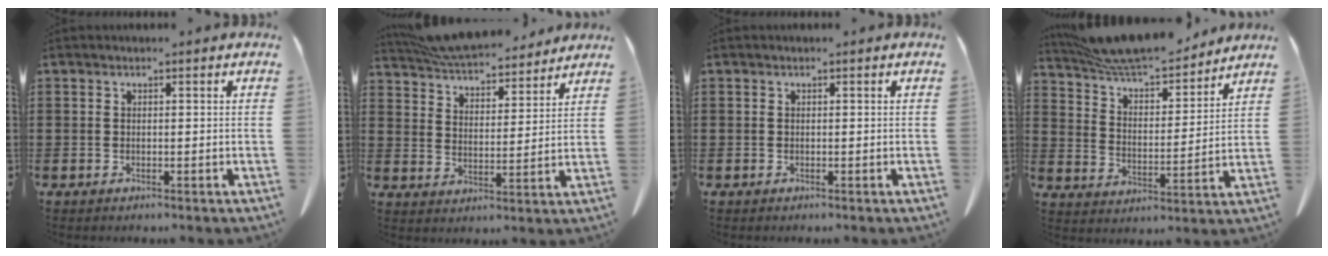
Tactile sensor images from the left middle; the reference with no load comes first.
{"total": 6.8, "force": [6.6, 1.1, 1.6], "torque": [-0.060, -0.034, 0.118]}
{"total": 0.0}
{"total": 7.9, "force": [7.4, 1.1, 2.4], "torque": [-0.080, -0.043, 0.133]}